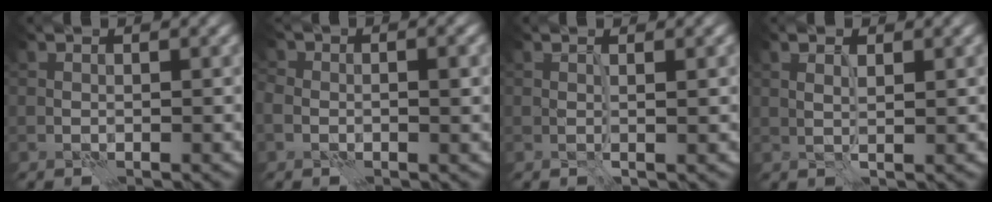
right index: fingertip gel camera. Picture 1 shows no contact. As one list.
[{"total": 3.0, "force": [-0.5, 2.0, 2.2], "torque": [-0.035, -0.003, -0.007]}, {"total": 0.7, "force": [0.1, 0.2, 0.7], "torque": [-0.006, 0.001, -0.002]}, {"total": 1.4, "force": [0.6, 0.5, 1.2], "torque": [-0.009, -0.002, 0.006]}]